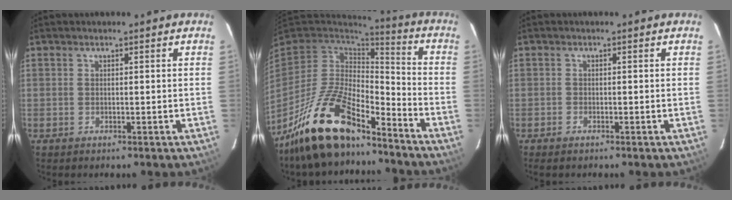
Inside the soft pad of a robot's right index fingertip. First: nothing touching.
{"total": 18.9, "force": [-14.0, 6.3, 11.1], "torque": [-0.235, -0.021, -0.256]}
{"total": 1.0, "force": [-0.9, 0.3, 0.3], "torque": [-0.011, -0.002, -0.019]}